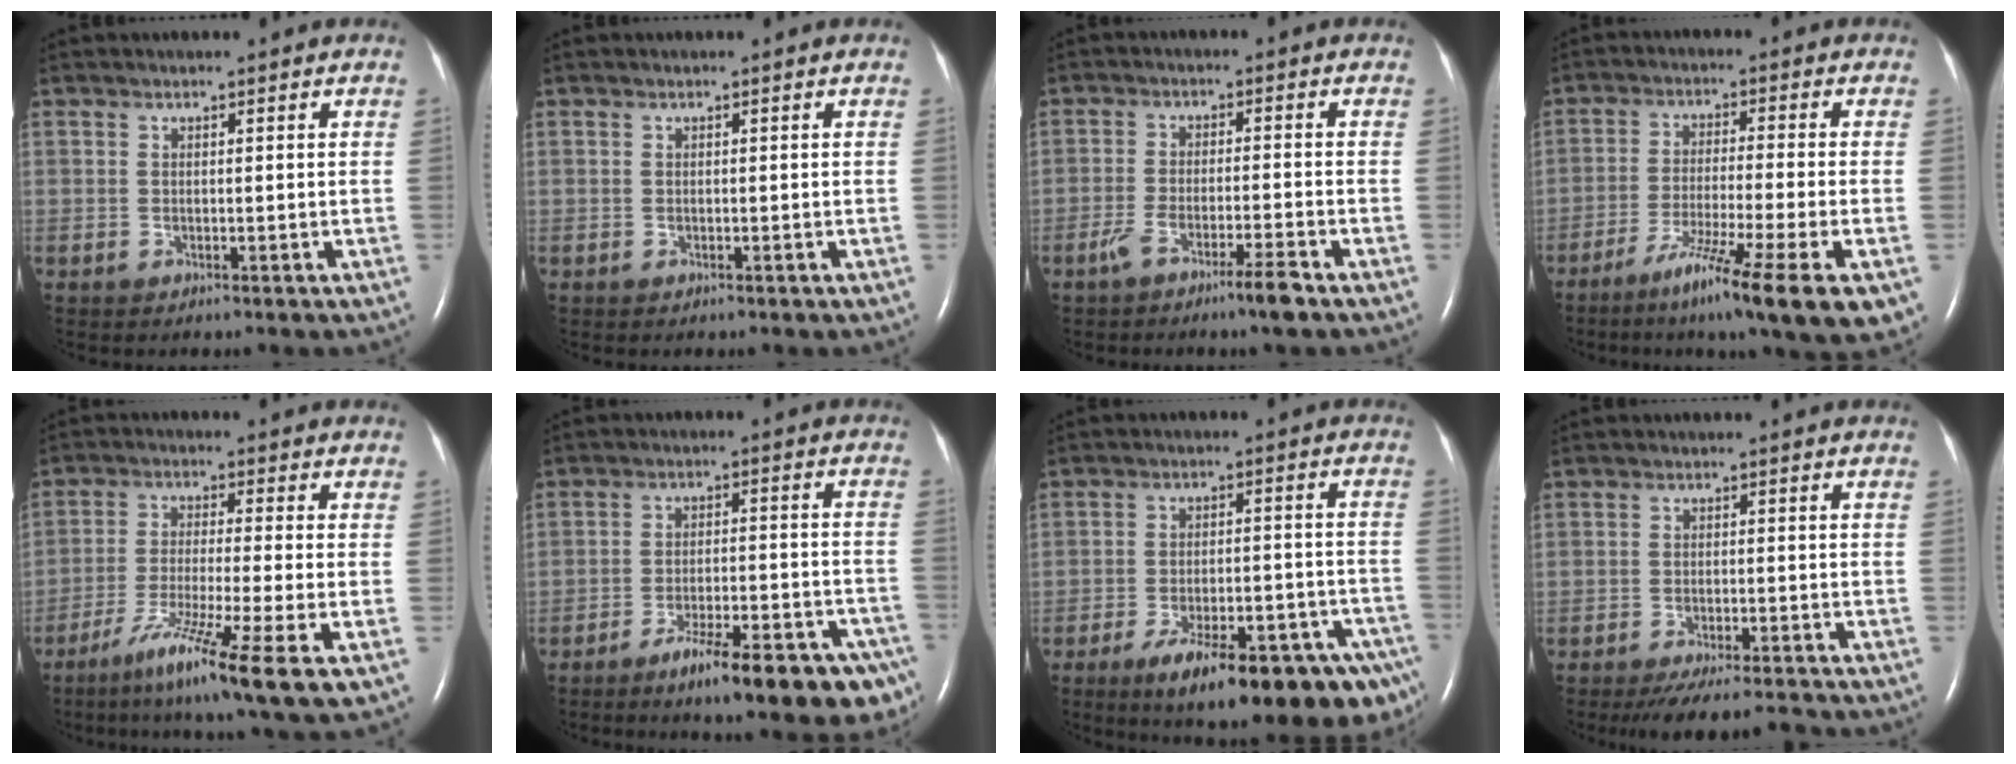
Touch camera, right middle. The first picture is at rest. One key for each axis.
{"total": 0.0}
{"total": 5.1, "fx": -3.6, "fy": -0.3, "fz": 3.6, "tx": -0.073, "ty": -0.005, "tz": -0.068}
{"total": 14.7, "fx": -8.1, "fy": -0.2, "fz": 12.3, "tx": -0.165, "ty": -0.038, "tz": -0.128}
{"total": 12.4, "fx": -6.8, "fy": -1.1, "fz": 10.4, "tx": -0.190, "ty": -0.041, "tz": -0.116}
{"total": 15.1, "fx": -10.2, "fy": 2.9, "fz": 10.8, "tx": -0.096, "ty": 0.009, "tz": -0.147}
{"total": 20.0, "fx": -12.9, "fy": 5.0, "fz": 14.5, "tx": -0.140, "ty": 0.009, "tz": -0.178}
{"total": 8.0, "fx": -7.4, "fy": 0.4, "fz": 2.9, "tx": -0.042, "ty": -0.010, "tz": -0.111}